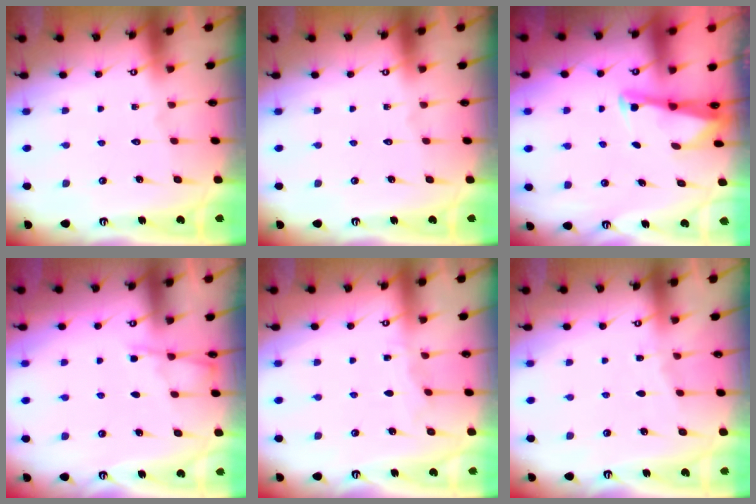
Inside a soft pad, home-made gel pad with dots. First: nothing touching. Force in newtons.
{"total": 0.0}
{"total": 2.6, "press": 2.6, "slide": 0.1}
{"total": 3.3, "press": 3.2, "slide": 0.4}
{"total": 2.5, "press": 2.5, "slide": 0.3}
{"total": 3.2, "press": 3.2, "slide": 0.4}